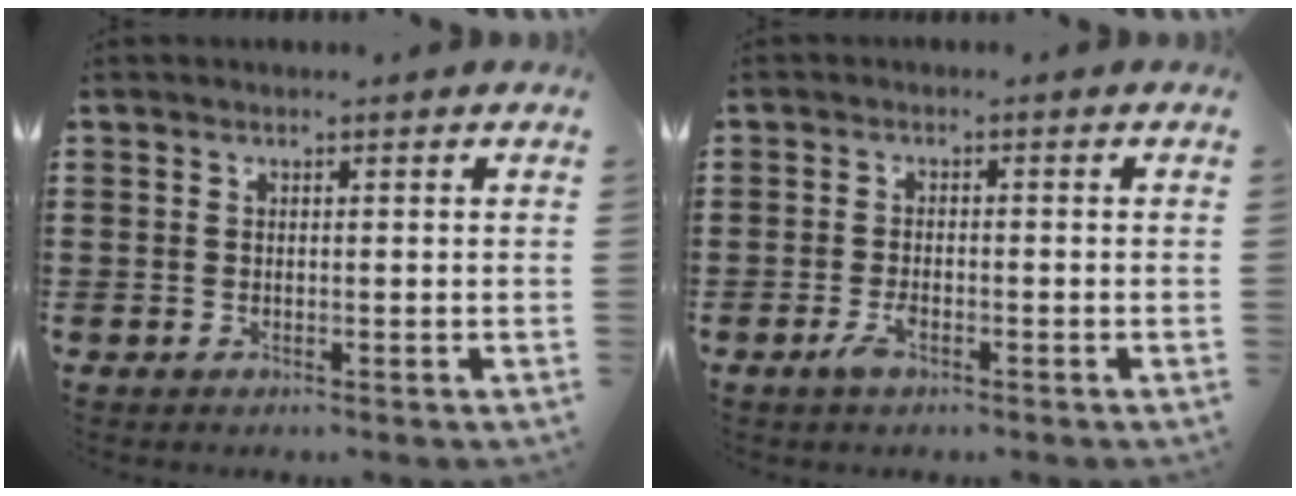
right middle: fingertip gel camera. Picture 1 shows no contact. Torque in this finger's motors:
{"motor_torque": [0.80, -0.41, 0.28, 0.07]}